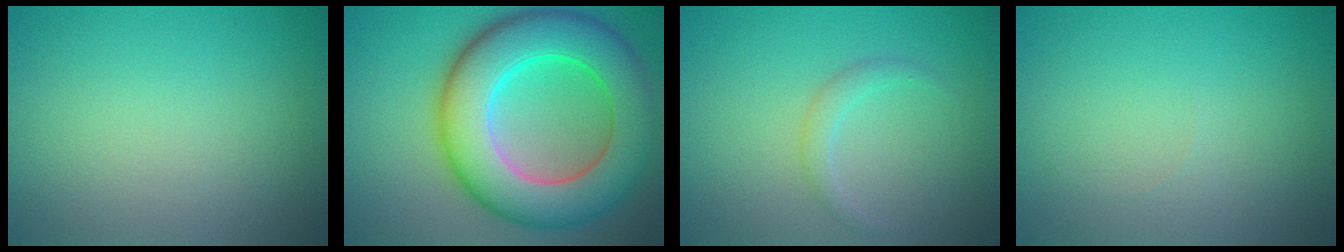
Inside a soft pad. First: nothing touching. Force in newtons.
{"total": 11.7, "press": 11.7, "slide": 0.3}
{"total": 1.3, "press": 1.3, "slide": 0.2}
{"total": 0.0}